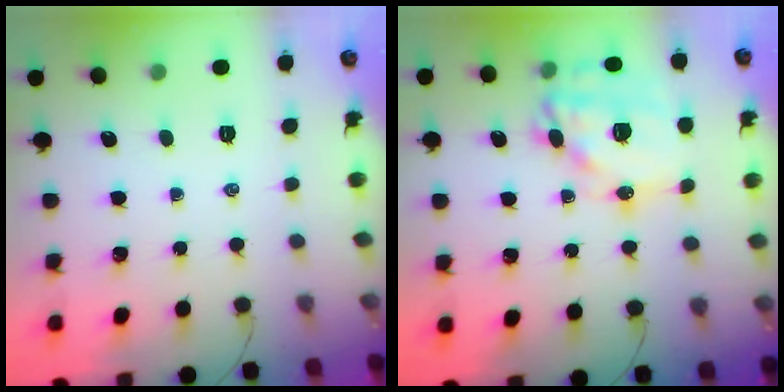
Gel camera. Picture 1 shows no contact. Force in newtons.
{"total": 17.5, "press": 17.1, "slide": 3.7}